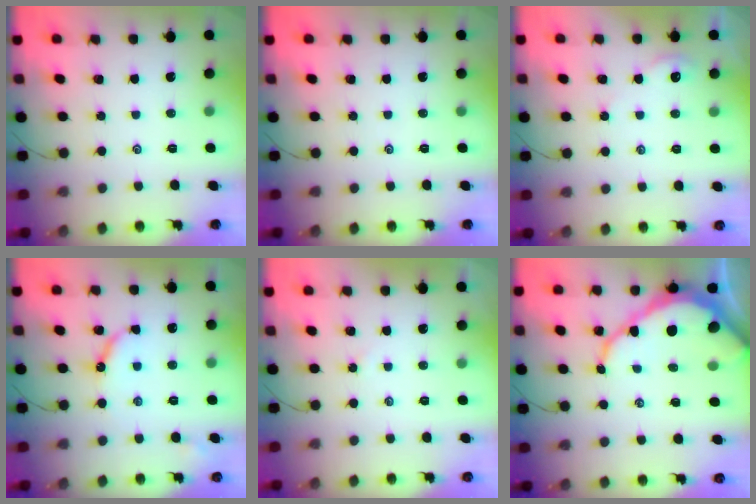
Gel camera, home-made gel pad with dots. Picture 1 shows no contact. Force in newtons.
{"total": 0.0}
{"total": 2.8, "press": 2.7, "slide": 0.4}
{"total": 7.7, "press": 7.6, "slide": 0.7}
{"total": 1.8, "press": 1.7, "slide": 0.3}
{"total": 11.3, "press": 11.2, "slide": 1.3}